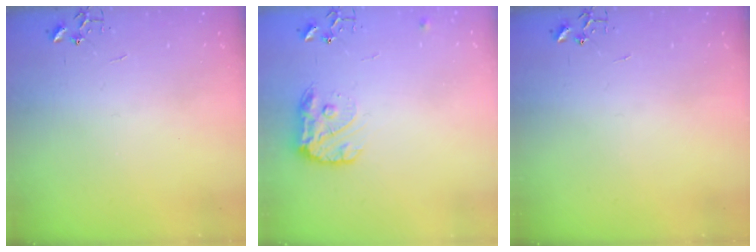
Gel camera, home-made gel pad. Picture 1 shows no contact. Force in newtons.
{"total": 12.1, "press": 12.1, "slide": 0.5}
{"total": 0.0}